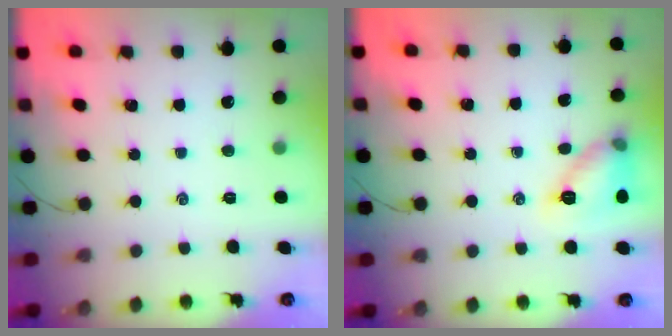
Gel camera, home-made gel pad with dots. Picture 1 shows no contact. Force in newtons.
{"total": 11.5, "press": 11.5, "slide": 0.6}